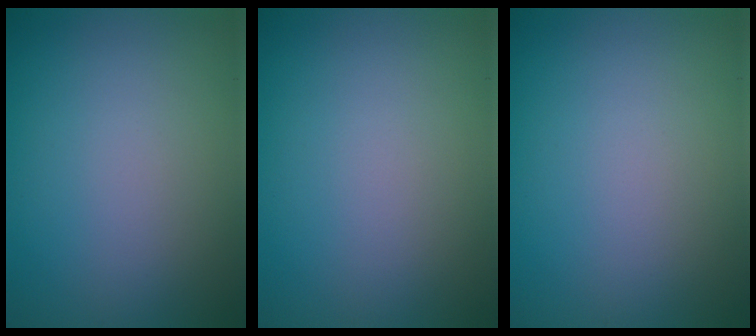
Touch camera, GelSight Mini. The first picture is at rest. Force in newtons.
{"total": 0.0}
{"total": 0.0}